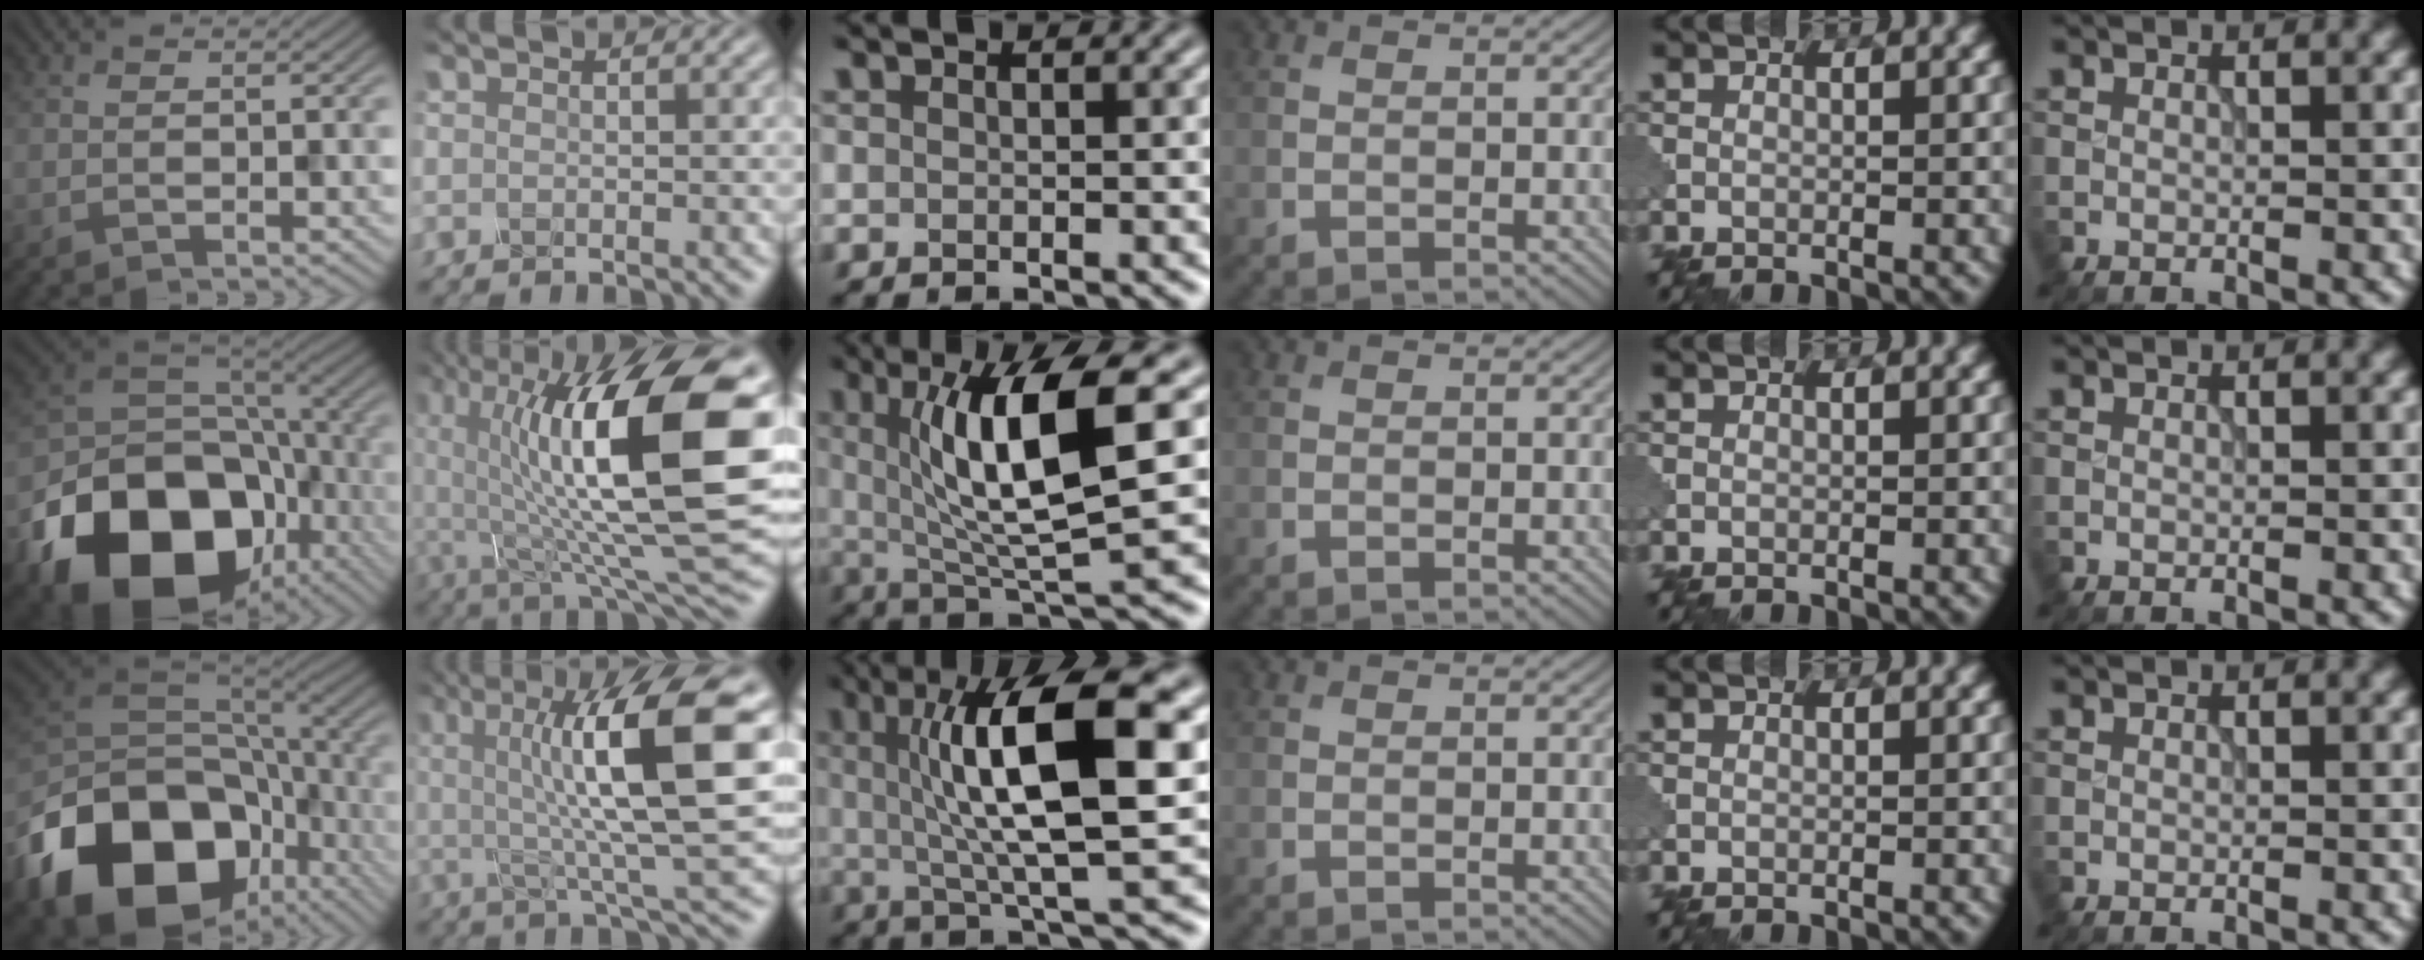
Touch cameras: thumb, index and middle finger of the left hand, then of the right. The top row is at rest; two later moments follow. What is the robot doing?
{"motion": "shake", "object": "sieve"}